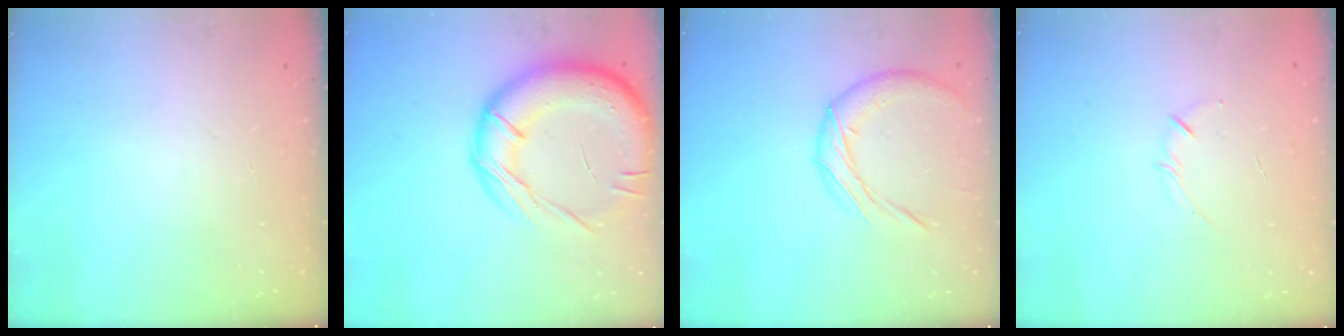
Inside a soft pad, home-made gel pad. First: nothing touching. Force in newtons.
{"total": 23.0, "press": 22.9, "slide": 2.4}
{"total": 9.8, "press": 9.8, "slide": 1.0}
{"total": 2.5, "press": 2.4, "slide": 0.4}